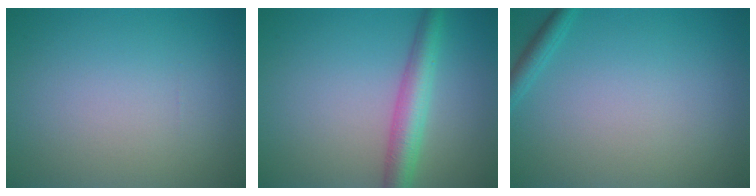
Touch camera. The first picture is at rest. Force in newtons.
{"total": 4.0, "press": 4.0, "slide": 0.2}
{"total": 1.4, "press": 1.4, "slide": 0.1}